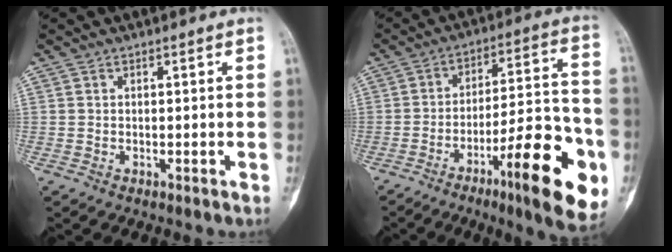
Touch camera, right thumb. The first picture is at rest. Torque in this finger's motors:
{"motor_torque": [1.35, 1.45, 1.35, -0.67, 0.18]}